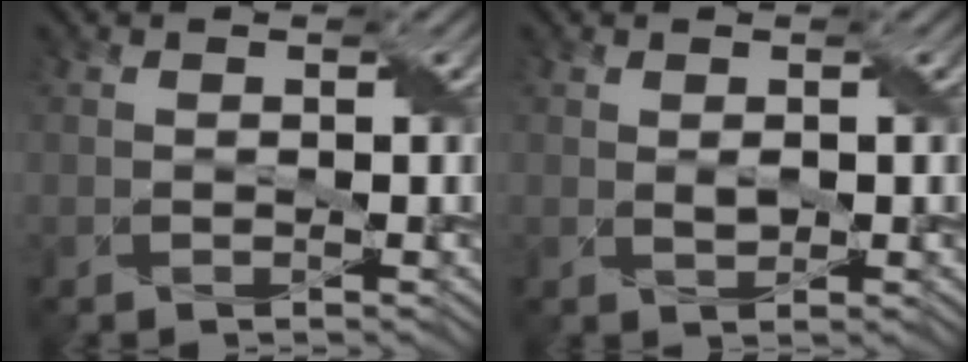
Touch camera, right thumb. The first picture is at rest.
{"total": 1.1, "force": [0.2, 0.6, 0.9], "torque": [-0.021, -0.001, 0.009]}